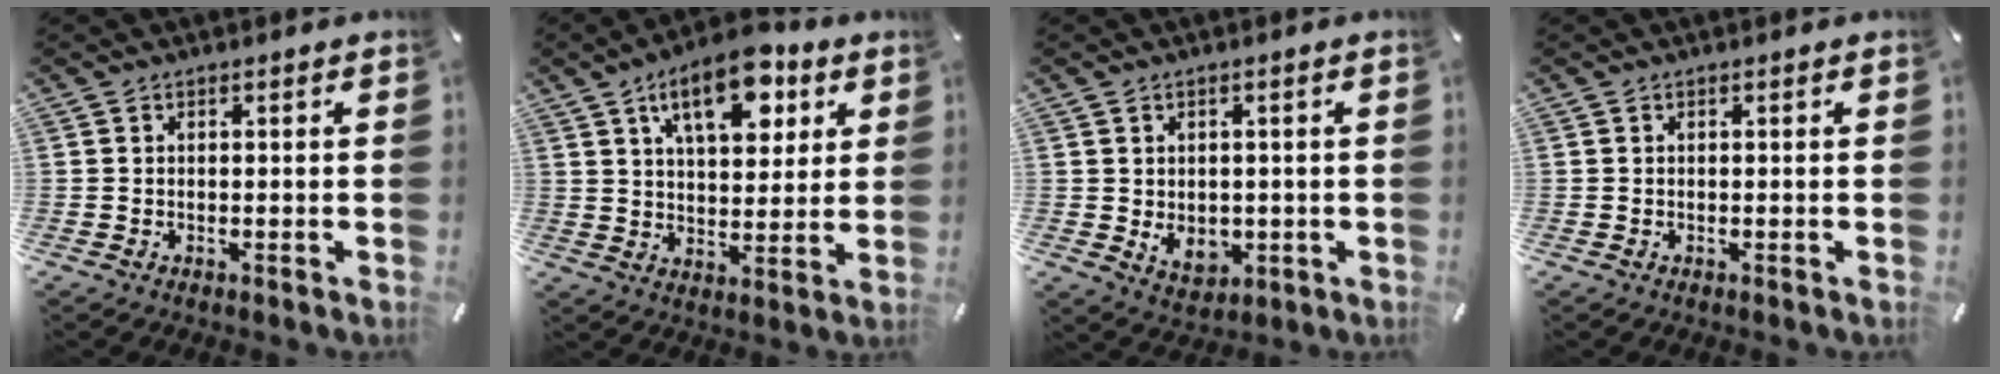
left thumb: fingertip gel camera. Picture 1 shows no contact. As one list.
[{"total": 13.9, "force": [7.5, 7.4, 9.1], "torque": [-0.130, -0.023, 0.126]}, {"total": 5.2, "force": [-0.4, 4.4, 2.7], "torque": [-0.039, -0.007, -0.008]}, {"total": 0.0}]